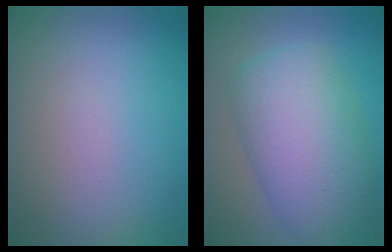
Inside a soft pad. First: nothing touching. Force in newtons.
{"total": 9.8, "press": 9.8, "slide": 0.2}